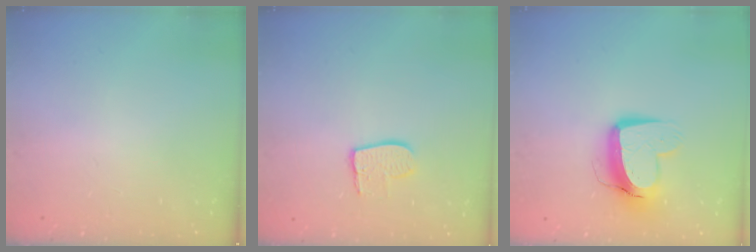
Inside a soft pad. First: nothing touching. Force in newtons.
{"total": 8.3, "press": 8.3, "slide": 0.7}
{"total": 11.3, "press": 11.2, "slide": 1.1}